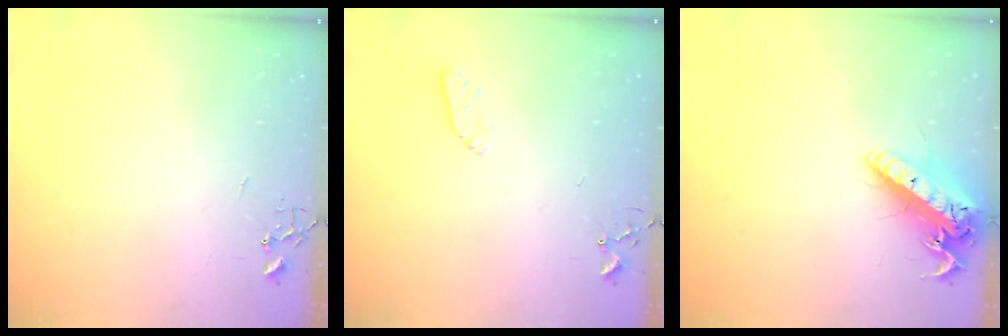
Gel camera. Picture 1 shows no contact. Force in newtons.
{"total": 5.6, "press": 5.5, "slide": 1.0}
{"total": 19.7, "press": 19.5, "slide": 2.7}